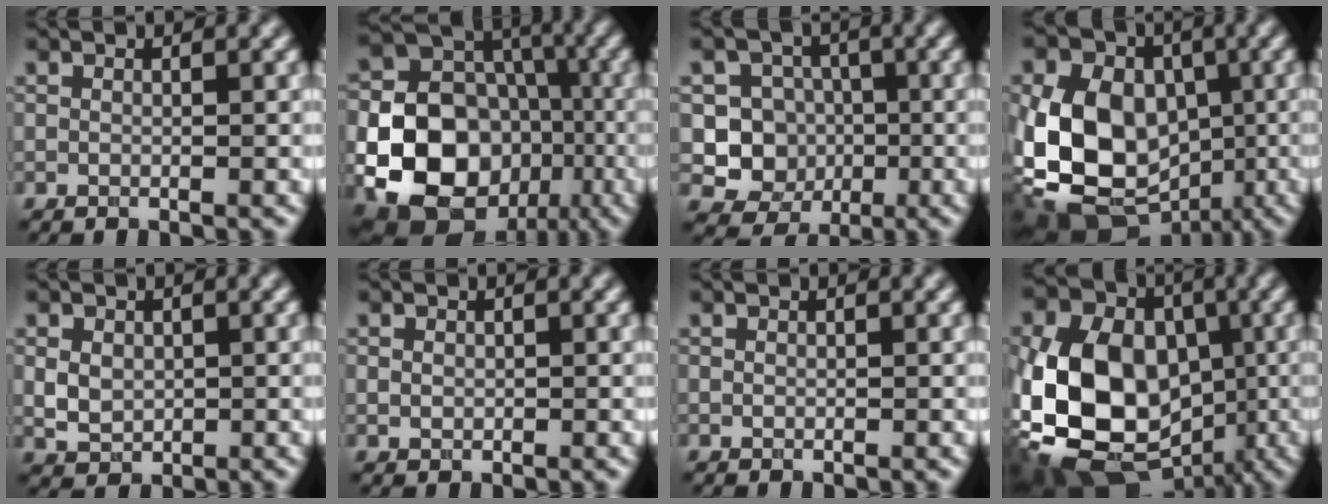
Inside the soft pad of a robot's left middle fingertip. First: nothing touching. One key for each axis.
{"total": 19.4, "fx": -5.4, "fy": 16.3, "fz": 9.1, "tx": -0.175, "ty": -0.029, "tz": -0.107}
{"total": 5.8, "fx": -0.8, "fy": 5.4, "fz": 1.9, "tx": -0.003, "ty": -0.003, "tz": -0.035}
{"total": 13.4, "fx": -2.2, "fy": 10.3, "fz": 8.3, "tx": -0.155, "ty": 0.000, "tz": -0.048}
{"total": 2.4, "fx": 0.2, "fy": 1.9, "fz": 1.5, "tx": -0.032, "ty": -0.003, "tz": 0.005}
{"total": 0.6, "fx": 0.1, "fy": 0.5, "fz": 0.3, "tx": -0.007, "ty": -0.001, "tz": 0.003}
{"total": 0.0}
{"total": 15.2, "fx": -2.6, "fy": 11.1, "fz": 10.0, "tx": -0.200, "ty": -0.003, "tz": -0.044}